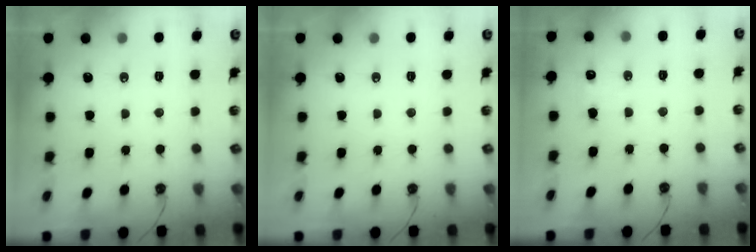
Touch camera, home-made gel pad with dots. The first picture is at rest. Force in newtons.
{"total": 0.0}
{"total": 5.2, "press": 5.1, "slide": 1.2}